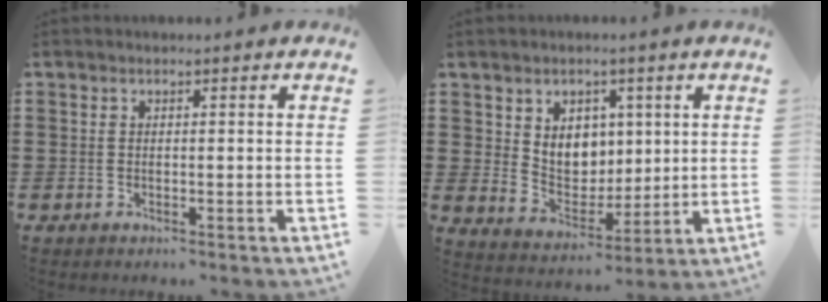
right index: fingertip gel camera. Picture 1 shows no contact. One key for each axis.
{"total": 5.9, "fx": 2.6, "fy": 5.1, "fz": 1.5, "tx": -0.041, "ty": -0.005, "tz": 0.045}